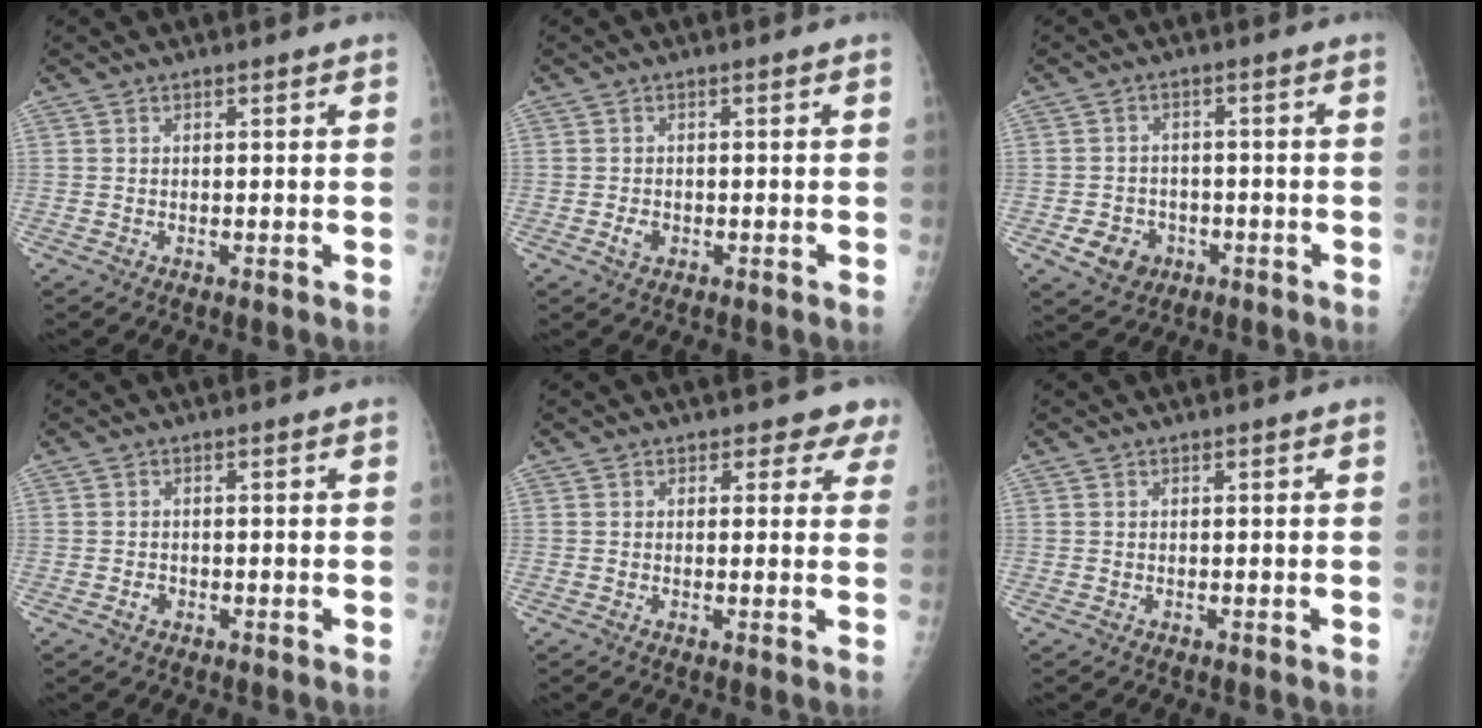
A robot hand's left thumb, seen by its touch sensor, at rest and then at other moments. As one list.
[{"total": 1.7, "force": [-0.5, 1.3, 1.1], "torque": [-0.016, 0.002, -0.008]}, {"total": 5.5, "force": [-2.2, 4.6, 2.0], "torque": [-0.014, 0.012, -0.028]}, {"total": 1.1, "force": [-0.5, 0.9, 0.4], "torque": [-0.003, 0.003, -0.007]}, {"total": 3.8, "force": [3.1, 2.1, 0.1], "torque": [0.035, -0.016, 0.013]}, {"total": 0.0}]